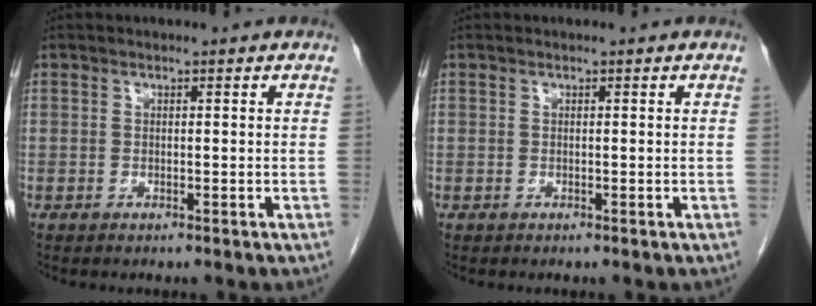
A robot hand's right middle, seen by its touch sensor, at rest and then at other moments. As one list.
[{"total": 0.0}]